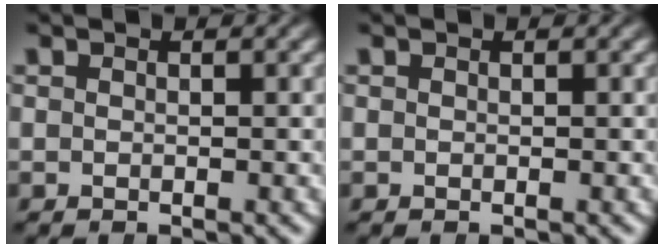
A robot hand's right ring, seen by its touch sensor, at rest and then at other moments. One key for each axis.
{"total": 0.0}